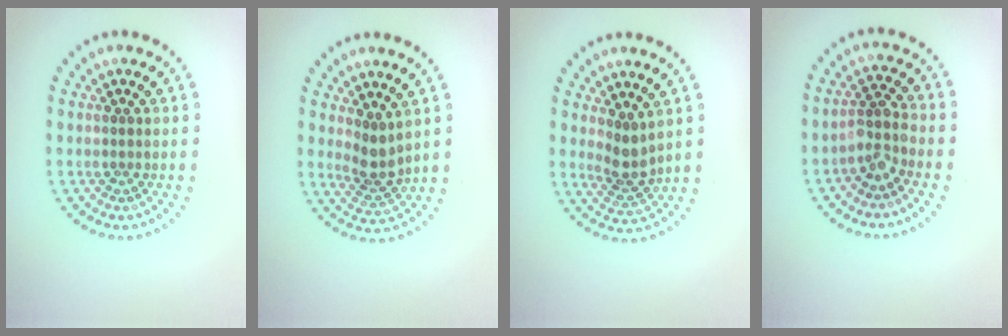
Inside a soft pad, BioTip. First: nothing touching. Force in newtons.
{"total": 2.7, "press": 2.0, "slide": 1.8}
{"total": 2.7, "press": 2.0, "slide": 1.8}
{"total": 2.4, "press": 1.9, "slide": 1.5}